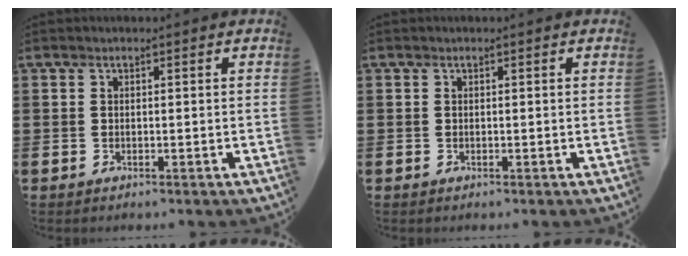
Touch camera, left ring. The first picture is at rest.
{"total": 0.0}